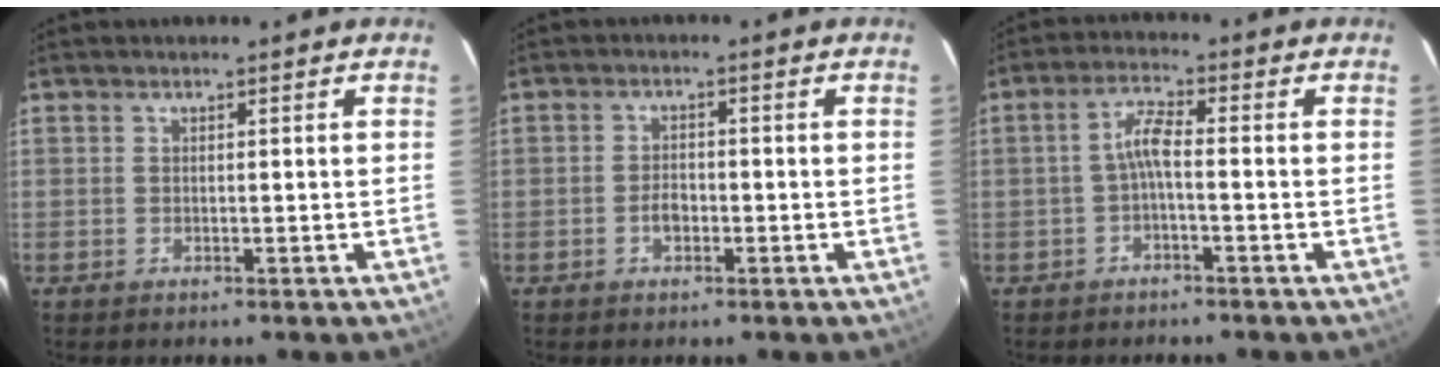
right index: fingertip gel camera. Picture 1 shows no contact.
{"total": 2.7, "force": [-1.0, 1.8, 1.7], "torque": [-0.033, 0.004, -0.018]}
{"total": 3.6, "force": [-1.1, 0.6, 3.4], "torque": [-0.073, 0.011, -0.023]}